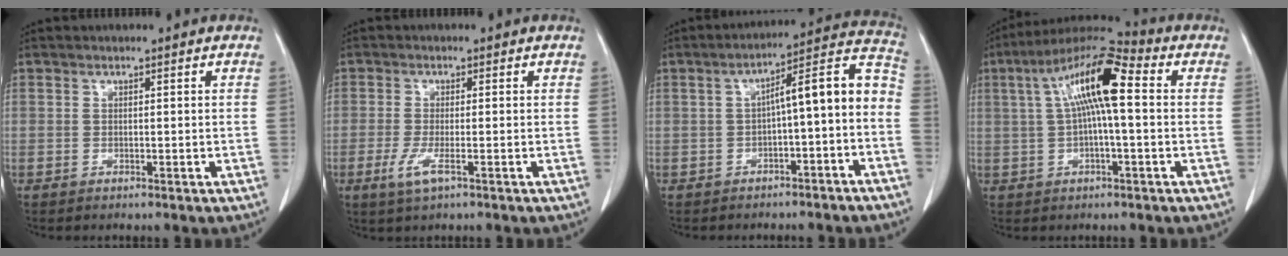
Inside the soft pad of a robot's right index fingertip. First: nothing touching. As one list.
[{"total": 3.8, "force": [-1.7, 0.5, 3.4], "torque": [-0.073, -0.010, -0.032]}, {"total": 10.8, "force": [-1.9, 2.1, 10.5], "torque": [-0.138, 0.048, -0.026]}, {"total": 12.2, "force": [1.9, 1.9, 11.9], "torque": [-0.220, 0.038, 0.025]}]